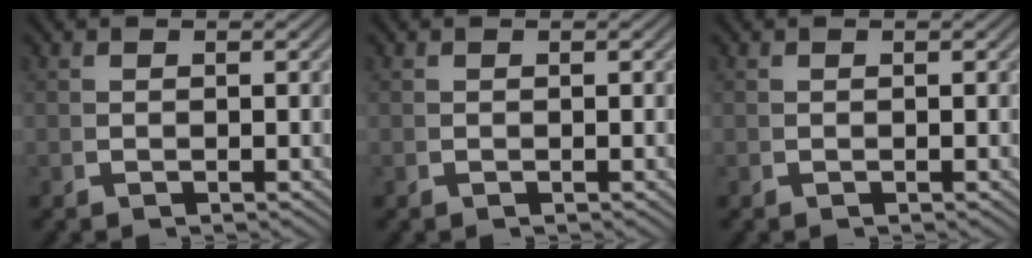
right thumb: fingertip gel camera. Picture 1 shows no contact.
{"total": 0.0}
{"total": 0.0}